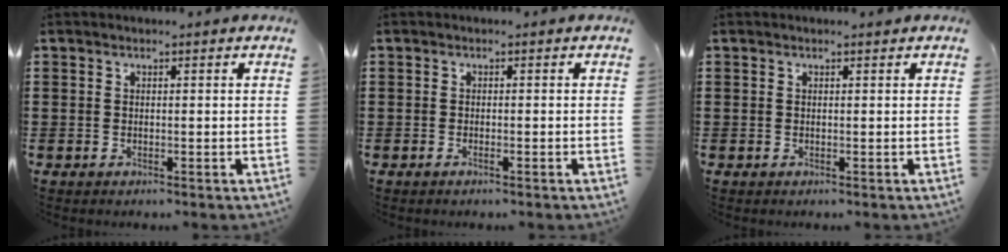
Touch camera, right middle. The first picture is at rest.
{"total": 0.5, "force": [-0.3, 0.0, 0.4], "torque": [-0.009, -0.003, -0.005]}
{"total": 0.0}